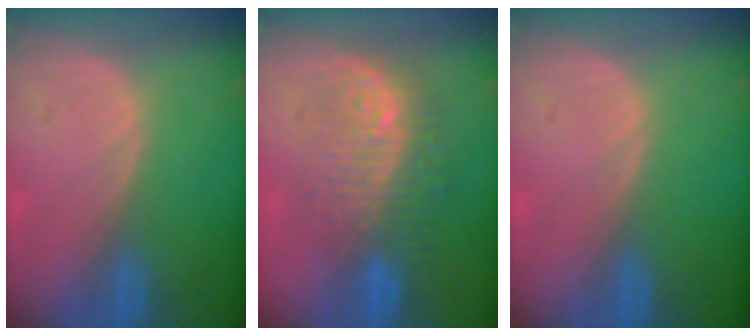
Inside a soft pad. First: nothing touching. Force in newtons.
{"total": 9.2, "press": 9.0, "slide": 1.8}
{"total": 0.0}